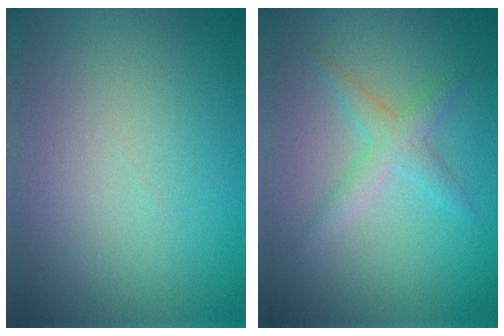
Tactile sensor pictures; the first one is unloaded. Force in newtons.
{"total": 2.2, "press": 2.2, "slide": 0.1}